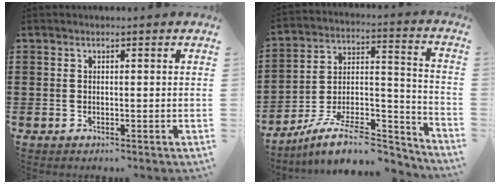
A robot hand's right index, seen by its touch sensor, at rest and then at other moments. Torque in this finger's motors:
{"motor_torque": [-0.92, -0.43, -1.05, -0.21]}